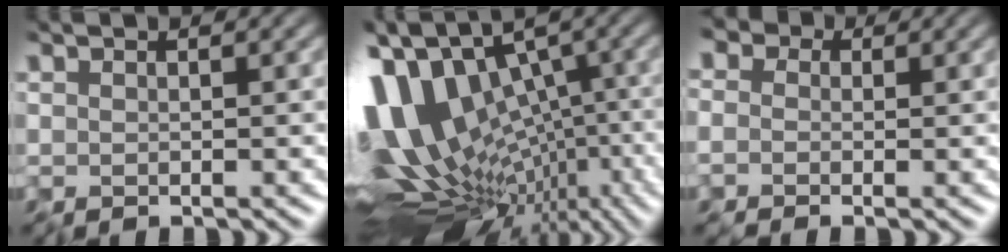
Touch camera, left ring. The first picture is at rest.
{"total": 16.5, "force": [-1.9, 10.2, 12.8], "torque": [-0.209, 0.001, 0.005]}
{"total": 5.7, "force": [2.5, 4.2, 3.0], "torque": [-0.057, 0.027, 0.000]}